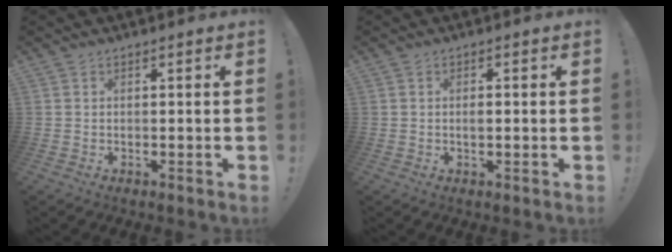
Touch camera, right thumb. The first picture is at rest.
{"total": 1.1, "force": [-0.2, 0.4, 0.9], "torque": [-0.010, -0.002, -0.006]}